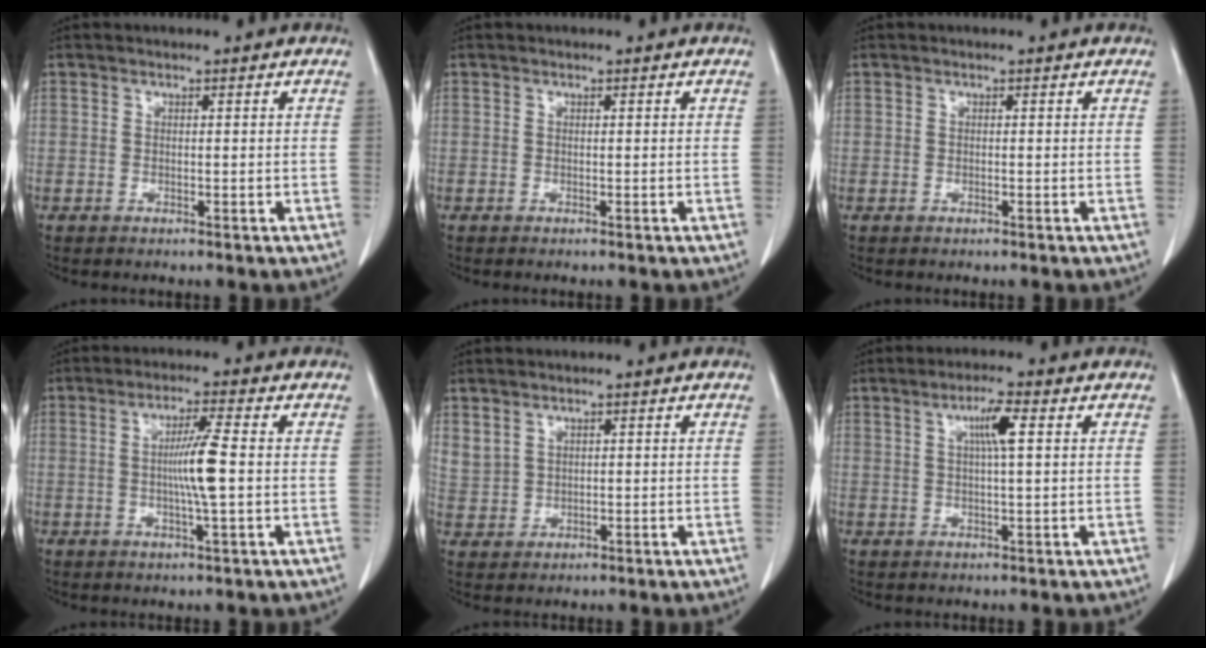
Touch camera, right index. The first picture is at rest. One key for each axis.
{"total": 0.0}
{"total": 0.0}
{"total": 6.1, "fx": -0.1, "fy": -0.5, "fz": 6.1, "tx": -0.110, "ty": -0.003, "tz": -0.001}
{"total": 3.6, "fx": 2.2, "fy": 2.6, "fz": 1.2, "tx": -0.028, "ty": 0.008, "tz": 0.060}
{"total": 4.3, "fx": 1.3, "fy": 0.2, "fz": 4.1, "tx": -0.074, "ty": 0.003, "tz": 0.022}